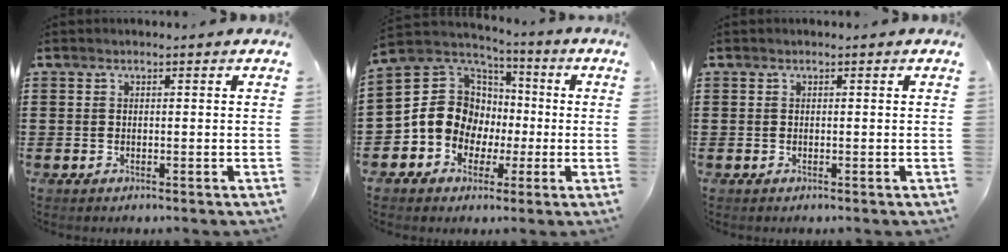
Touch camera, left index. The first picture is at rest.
{"total": 11.6, "force": [-0.9, 10.6, 4.6], "torque": [-0.130, -0.001, -0.016]}
{"total": 0.0}